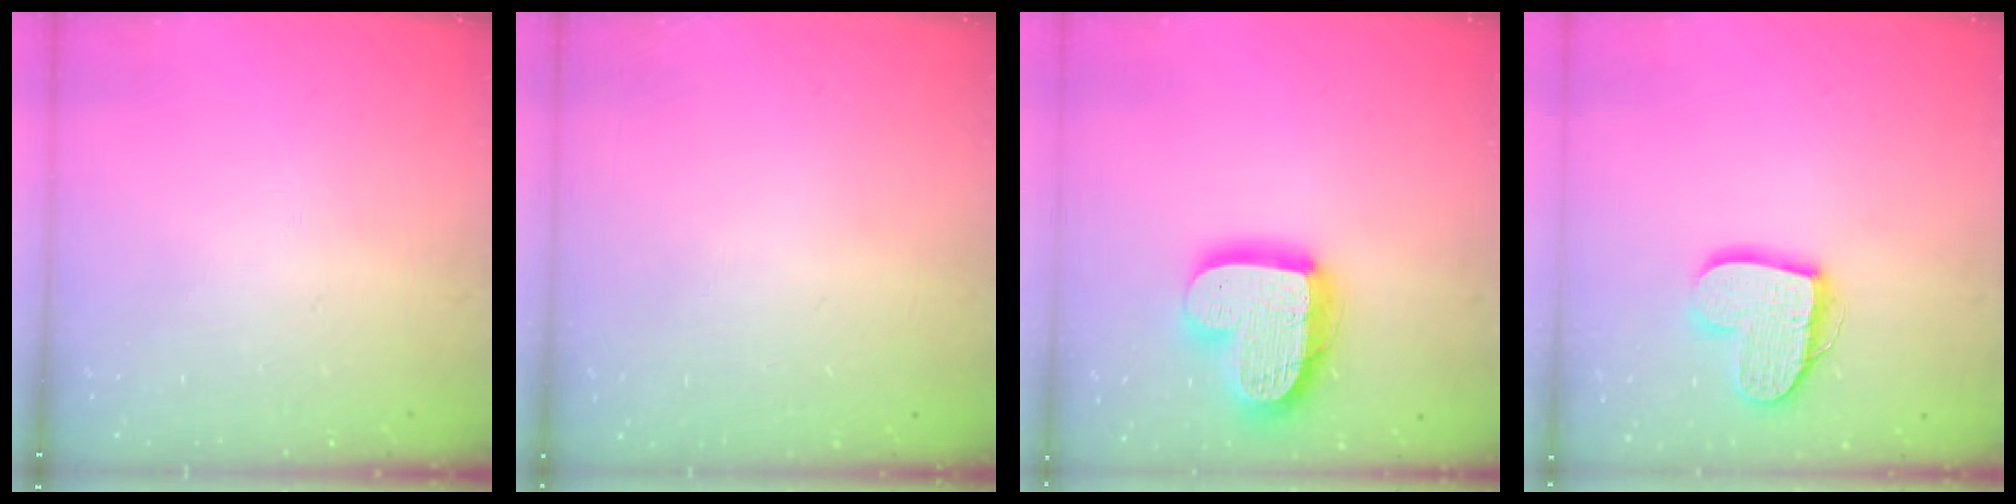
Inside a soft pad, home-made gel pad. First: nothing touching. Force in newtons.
{"total": 0.0}
{"total": 17.7, "press": 17.6, "slide": 1.6}
{"total": 14.0, "press": 13.9, "slide": 1.2}